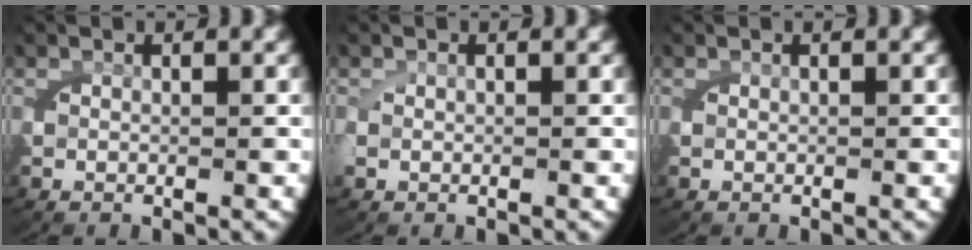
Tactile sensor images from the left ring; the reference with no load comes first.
{"total": 0.6, "force": [0.1, 0.5, 0.4], "torque": [-0.020, -0.004, 0.008]}
{"total": 0.0}